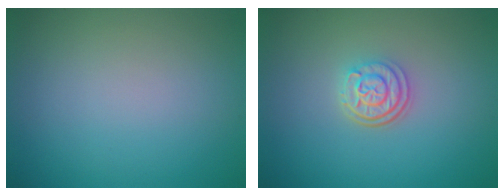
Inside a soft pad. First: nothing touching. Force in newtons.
{"total": 3.0, "press": 2.4, "slide": 1.7}